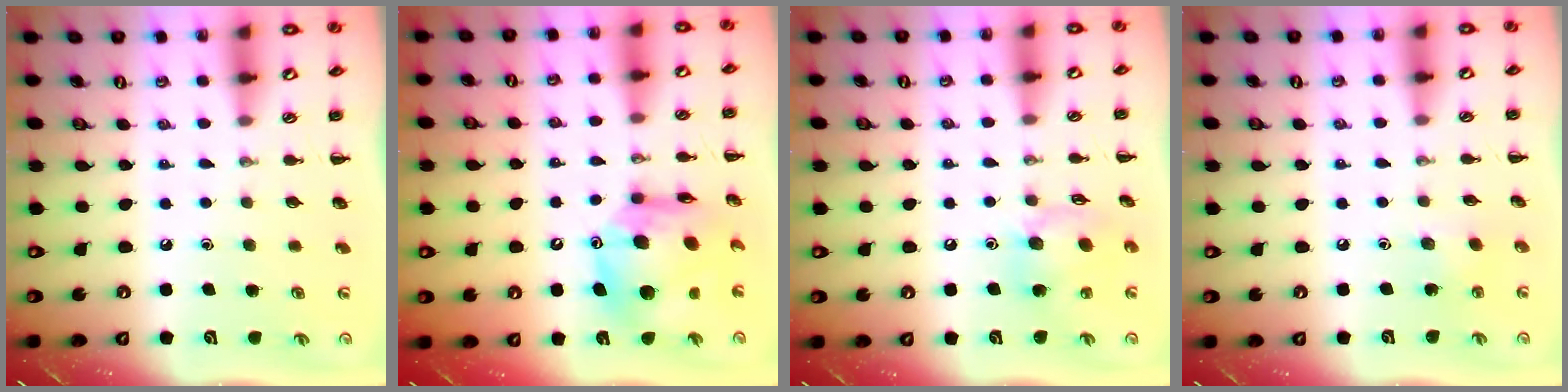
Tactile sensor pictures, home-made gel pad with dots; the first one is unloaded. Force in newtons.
{"total": 13.1, "press": 12.5, "slide": 3.9}
{"total": 11.6, "press": 11.5, "slide": 1.4}
{"total": 4.3, "press": 4.1, "slide": 1.3}